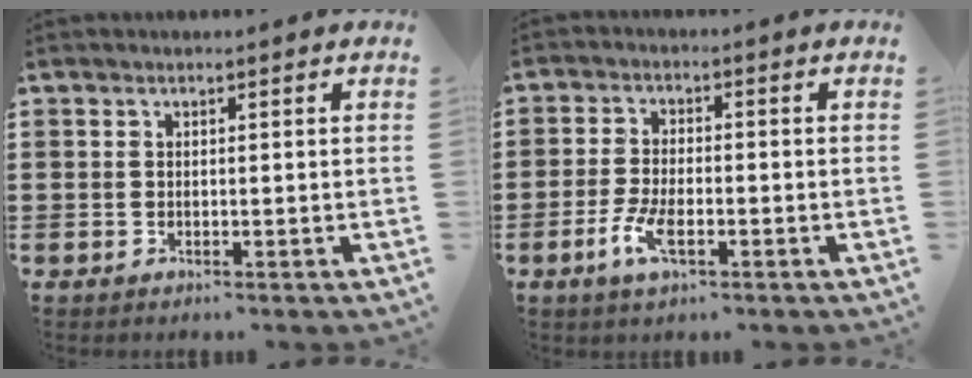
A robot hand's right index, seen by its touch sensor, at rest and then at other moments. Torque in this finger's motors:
{"motor_torque": [2.14, 0.00, 0.13, 0.05]}